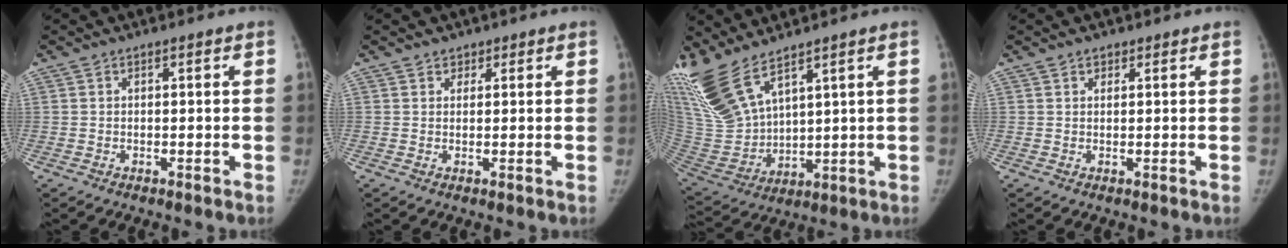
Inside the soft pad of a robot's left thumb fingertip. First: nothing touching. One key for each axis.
{"total": 1.4, "fx": 1.1, "fy": 0.9, "fz": -0.1, "tx": 0.016, "ty": -0.006, "tz": 0.014}
{"total": 14.2, "fx": 10.5, "fy": 4.5, "fz": 8.5, "tx": -0.180, "ty": -0.052, "tz": 0.231}
{"total": 1.2, "fx": 1.0, "fy": 0.6, "fz": 0.2, "tx": 0.002, "ty": -0.006, "tz": 0.017}